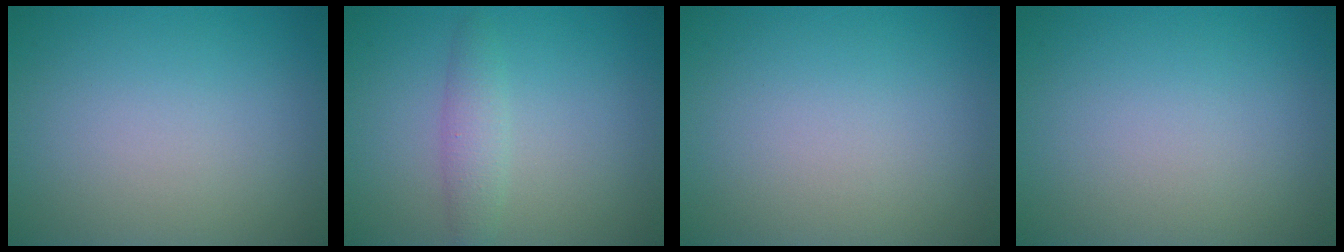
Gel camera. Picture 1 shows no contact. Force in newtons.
{"total": 2.0, "press": 2.0, "slide": 0.1}
{"total": 0.0}
{"total": 0.0}